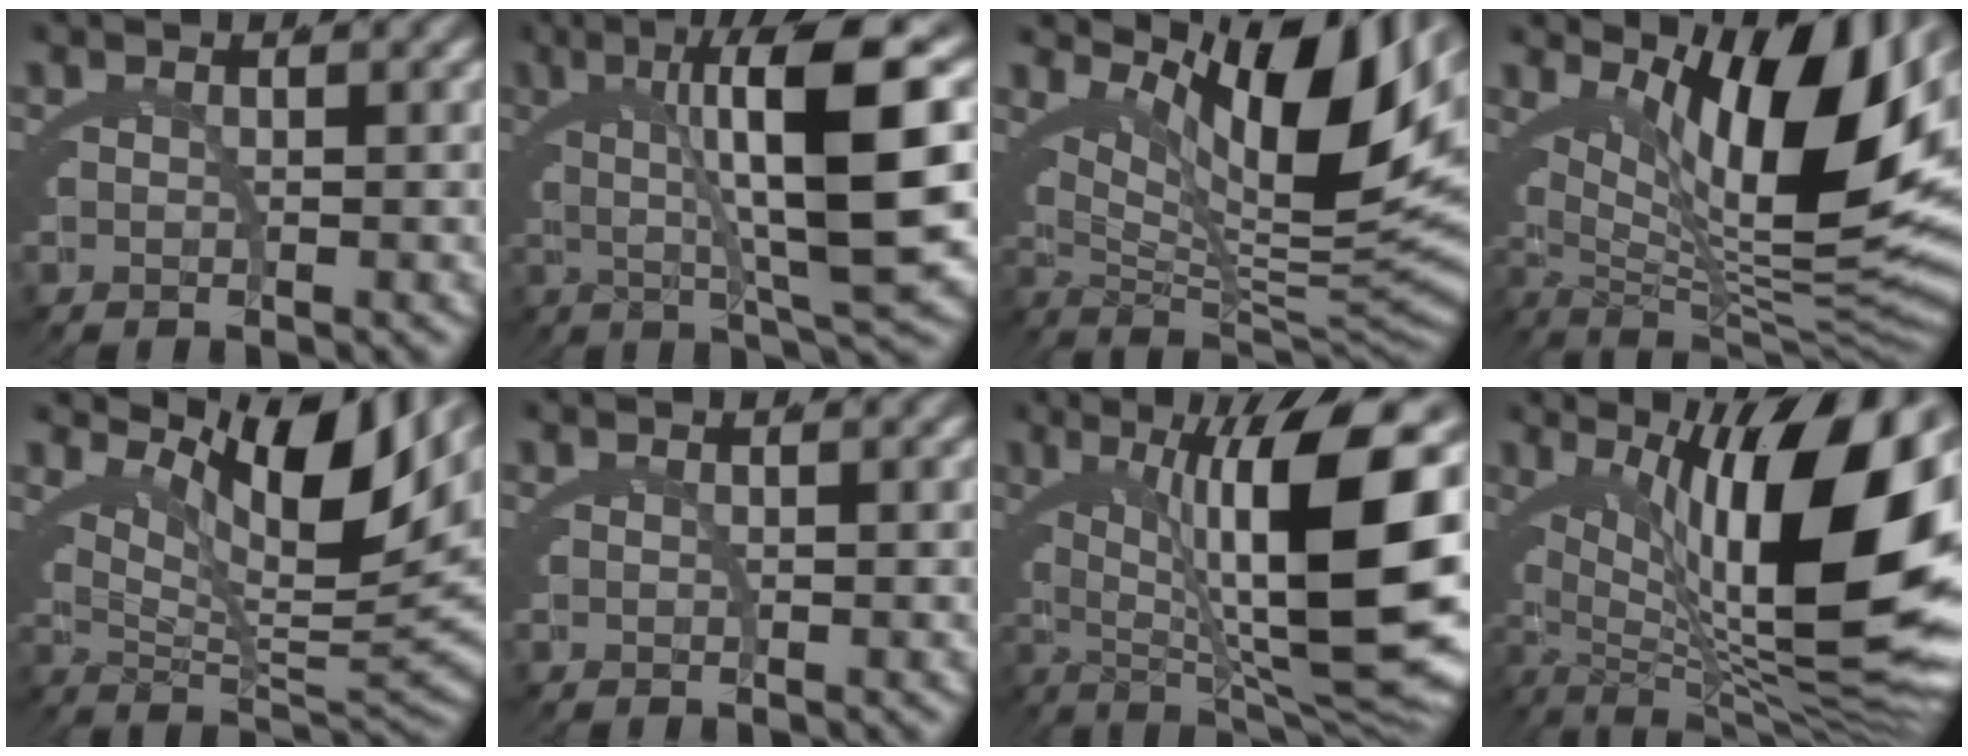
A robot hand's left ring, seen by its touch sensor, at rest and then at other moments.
{"total": 11.9, "force": [3.4, 2.0, 11.2], "torque": [-0.152, 0.021, 0.050]}
{"total": 14.9, "force": [5.0, 6.1, 12.6], "torque": [-0.171, 0.009, 0.080]}
{"total": 16.1, "force": [3.9, 6.8, 14.1], "torque": [-0.187, 0.007, 0.067]}
{"total": 12.6, "force": [5.5, 4.7, 10.3], "torque": [-0.142, 0.020, 0.082]}
{"total": 0.0}
{"total": 16.0, "force": [1.1, 5.3, 15.1], "torque": [-0.197, 0.001, 0.033]}
{"total": 19.1, "force": [1.4, 8.7, 17.0], "torque": [-0.228, -0.005, 0.034]}